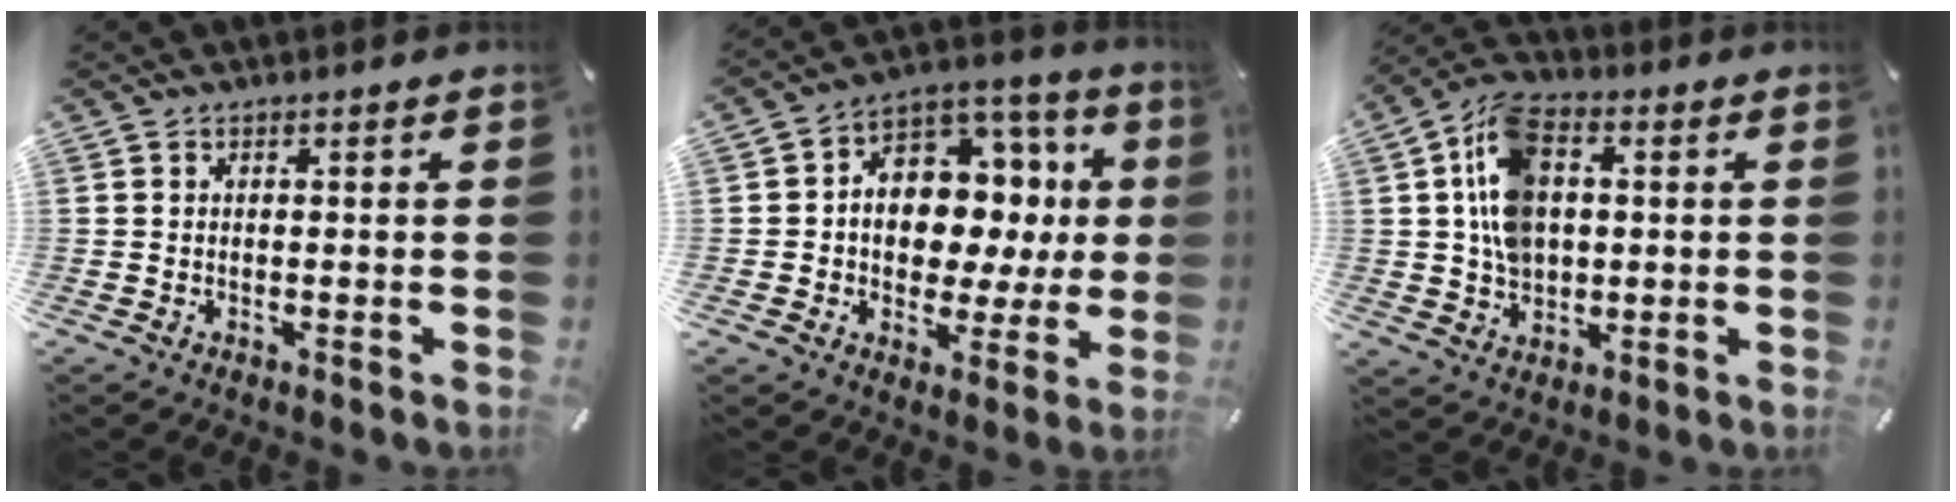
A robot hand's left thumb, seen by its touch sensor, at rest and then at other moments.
{"total": 12.4, "force": [0.9, 10.3, 6.9], "torque": [-0.096, -0.020, 0.027]}
{"total": 12.7, "force": [1.9, 9.3, 8.4], "torque": [-0.174, 0.014, 0.037]}